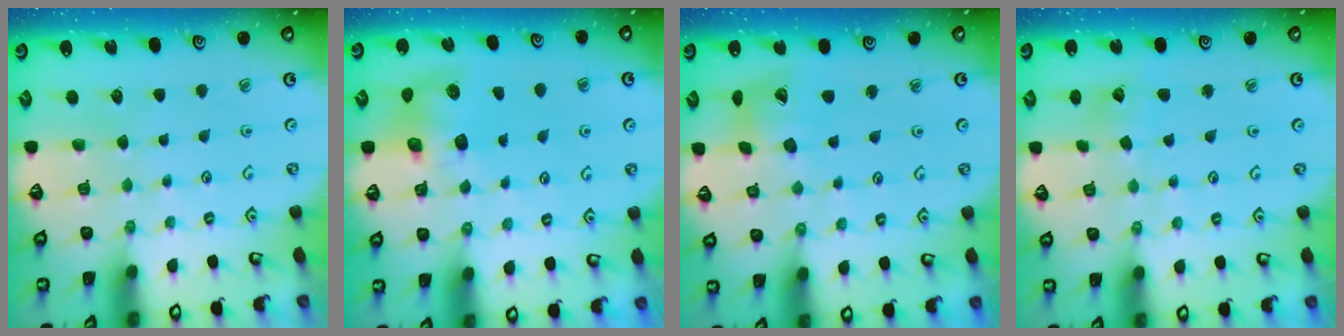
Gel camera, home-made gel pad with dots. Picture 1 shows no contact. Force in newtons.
{"total": 7.6, "press": 7.5, "slide": 1.1}
{"total": 11.7, "press": 11.6, "slide": 1.6}
{"total": 4.5, "press": 4.4, "slide": 0.7}